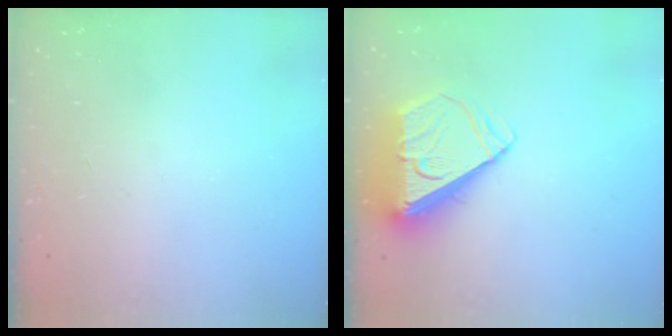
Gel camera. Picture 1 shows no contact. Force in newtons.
{"total": 9.4, "press": 9.3, "slide": 1.4}